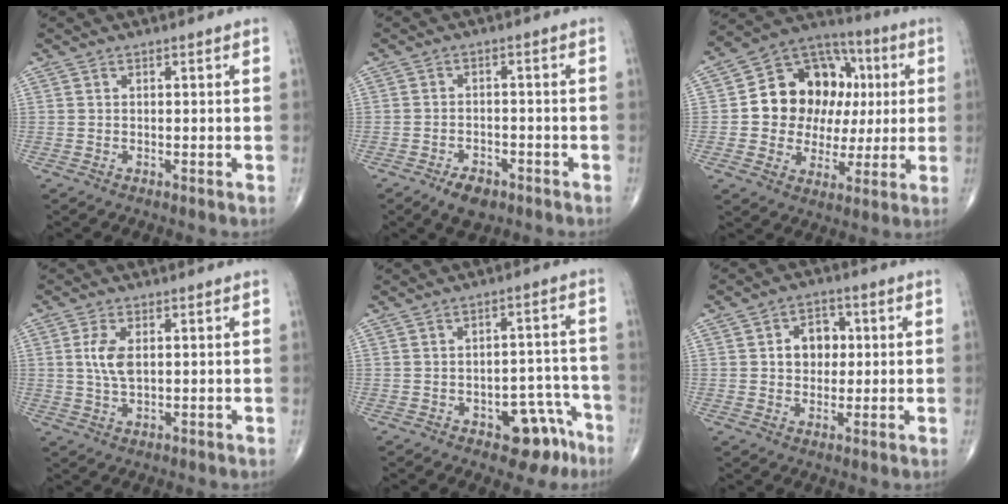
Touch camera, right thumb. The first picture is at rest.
{"total": 5.0, "force": [-3.2, 2.7, 2.8], "torque": [-0.037, 0.011, -0.050]}
{"total": 18.8, "force": [2.6, 14.6, 11.7], "torque": [-0.129, 0.027, 0.044]}
{"total": 5.0, "force": [0.9, 2.5, 4.2], "torque": [-0.089, -0.002, 0.018]}
{"total": 8.7, "force": [-4.8, 4.7, 5.5], "torque": [-0.034, 0.044, -0.059]}
{"total": 6.8, "force": [1.0, 5.3, 4.1], "torque": [-0.029, 0.007, 0.011]}